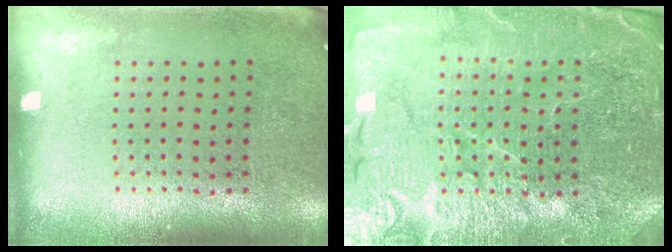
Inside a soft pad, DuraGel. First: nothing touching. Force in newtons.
{"total": 5.0, "press": 4.7, "slide": 1.8}